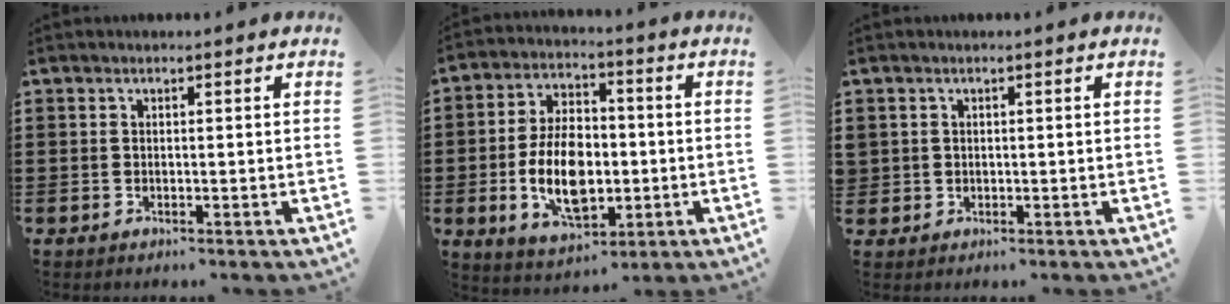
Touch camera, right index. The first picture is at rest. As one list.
[{"total": 10.8, "force": [-2.0, 6.2, 8.5], "torque": [-0.165, -0.007, -0.042]}, {"total": 1.0, "force": [0.1, 1.0, 0.0], "torque": [-0.004, 0.004, 0.001]}]